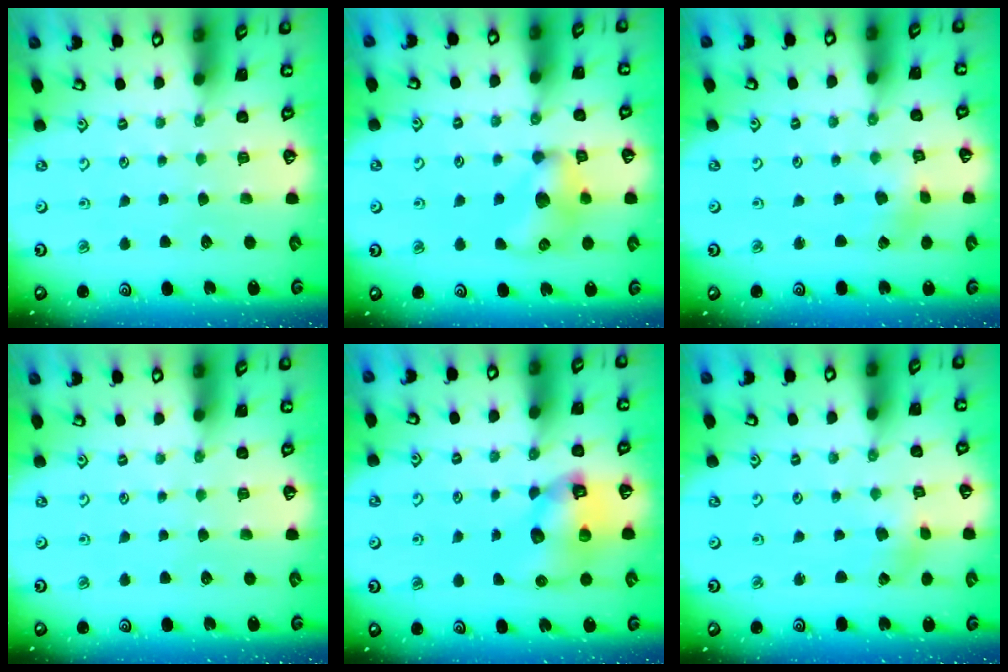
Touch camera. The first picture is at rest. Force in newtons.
{"total": 12.1, "press": 12.0, "slide": 1.0}
{"total": 0.9, "press": 0.9, "slide": 0.2}
{"total": 0.0}
{"total": 10.7, "press": 10.6, "slide": 1.4}
{"total": 1.2, "press": 1.2, "slide": 0.2}